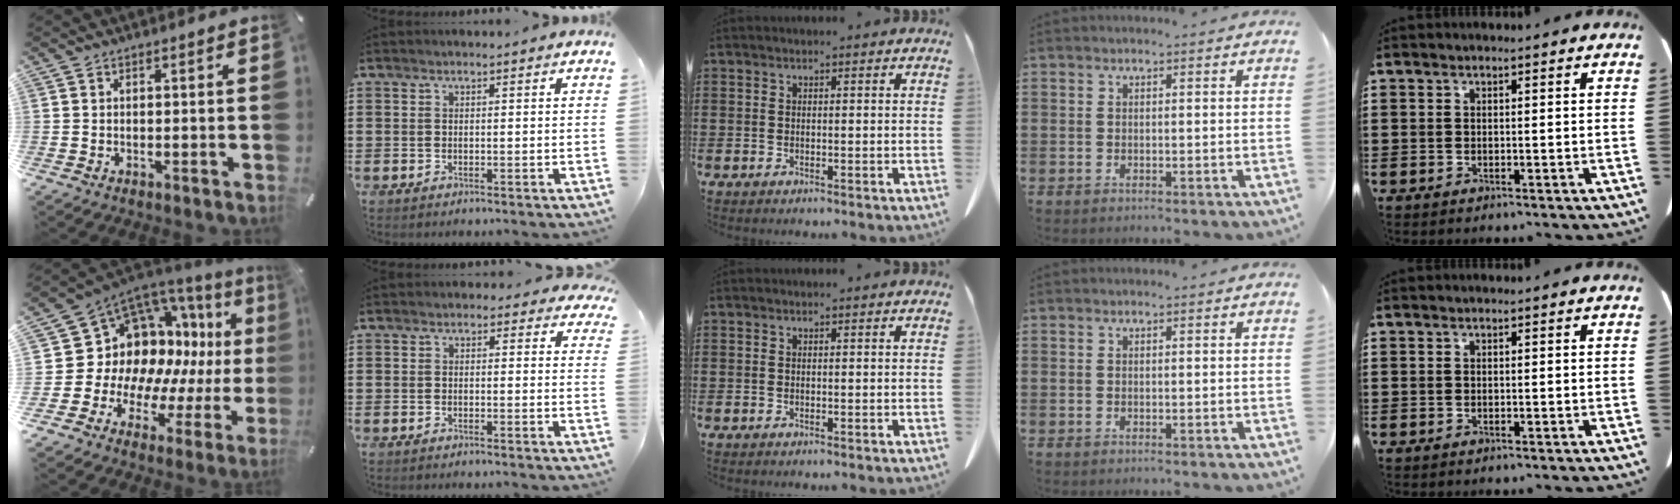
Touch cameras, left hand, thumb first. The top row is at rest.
{"thumb": {"total": 15.3, "force": [5.5, 12.8, 6.4], "torque": [-0.085, -0.086, 0.126]}, "index": {"total": 1.6, "force": [1.1, 1.0, 0.5], "torque": [-0.008, 0.005, 0.017]}}